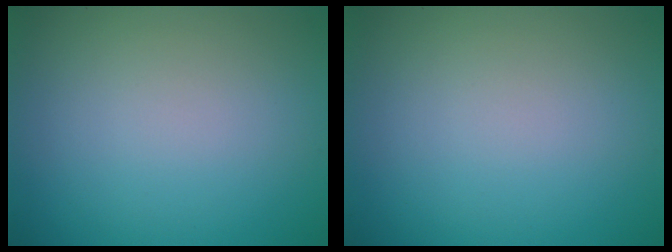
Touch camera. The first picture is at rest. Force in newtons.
{"total": 0.0}